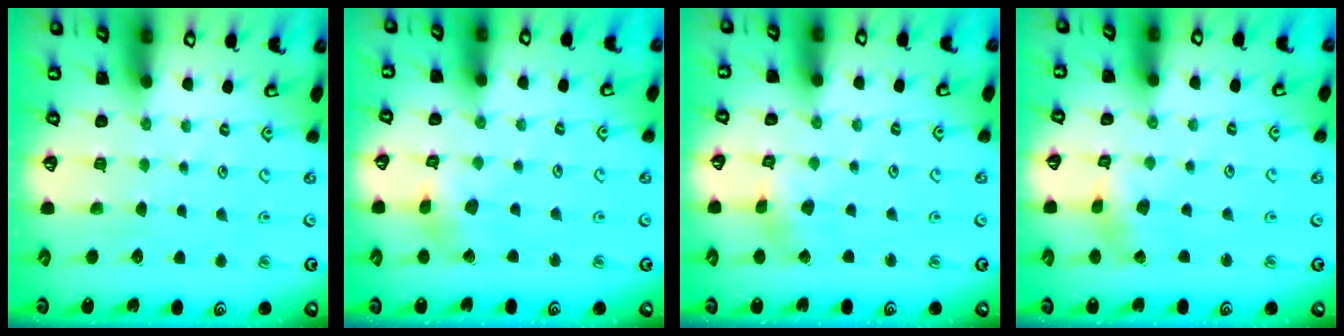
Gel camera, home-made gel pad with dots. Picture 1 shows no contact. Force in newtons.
{"total": 5.6, "press": 5.6, "slide": 0.6}
{"total": 2.0, "press": 2.0, "slide": 0.3}
{"total": 2.2, "press": 2.2, "slide": 0.4}